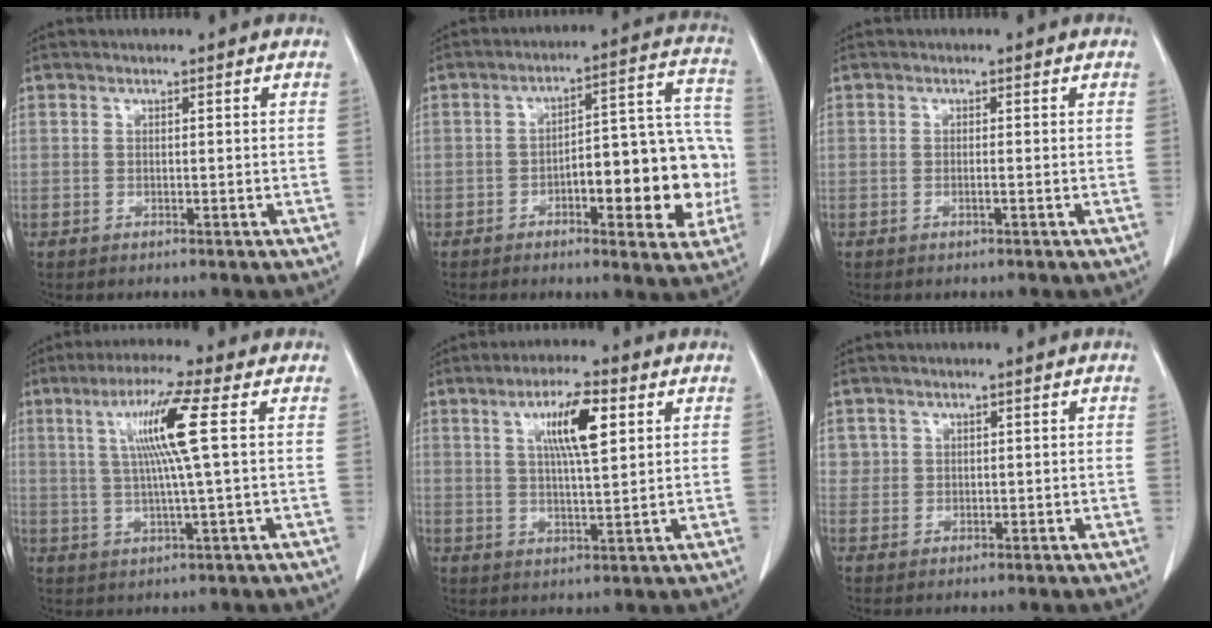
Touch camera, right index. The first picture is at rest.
{"total": 15.7, "force": [-3.9, 4.8, 14.4], "torque": [-0.173, 0.045, -0.047]}
{"total": 0.7, "force": [-0.3, -0.1, 0.6], "torque": [-0.013, 0.002, -0.003]}
{"total": 9.2, "force": [2.3, -1.3, 8.8], "torque": [-0.163, 0.007, 0.046]}
{"total": 8.3, "force": [3.2, 1.2, 7.6], "torque": [-0.135, 0.004, 0.055]}
{"total": 2.0, "force": [0.8, 1.8, 0.0], "torque": [0.015, 0.003, 0.012]}